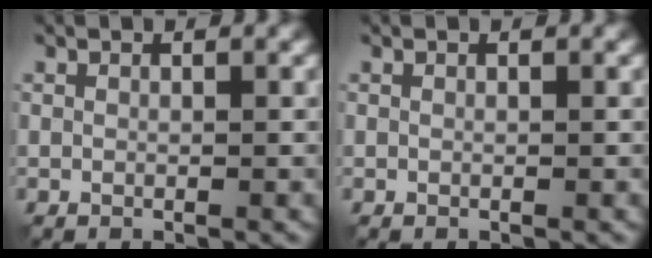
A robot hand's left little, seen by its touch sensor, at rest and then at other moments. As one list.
[{"total": 0.0}]